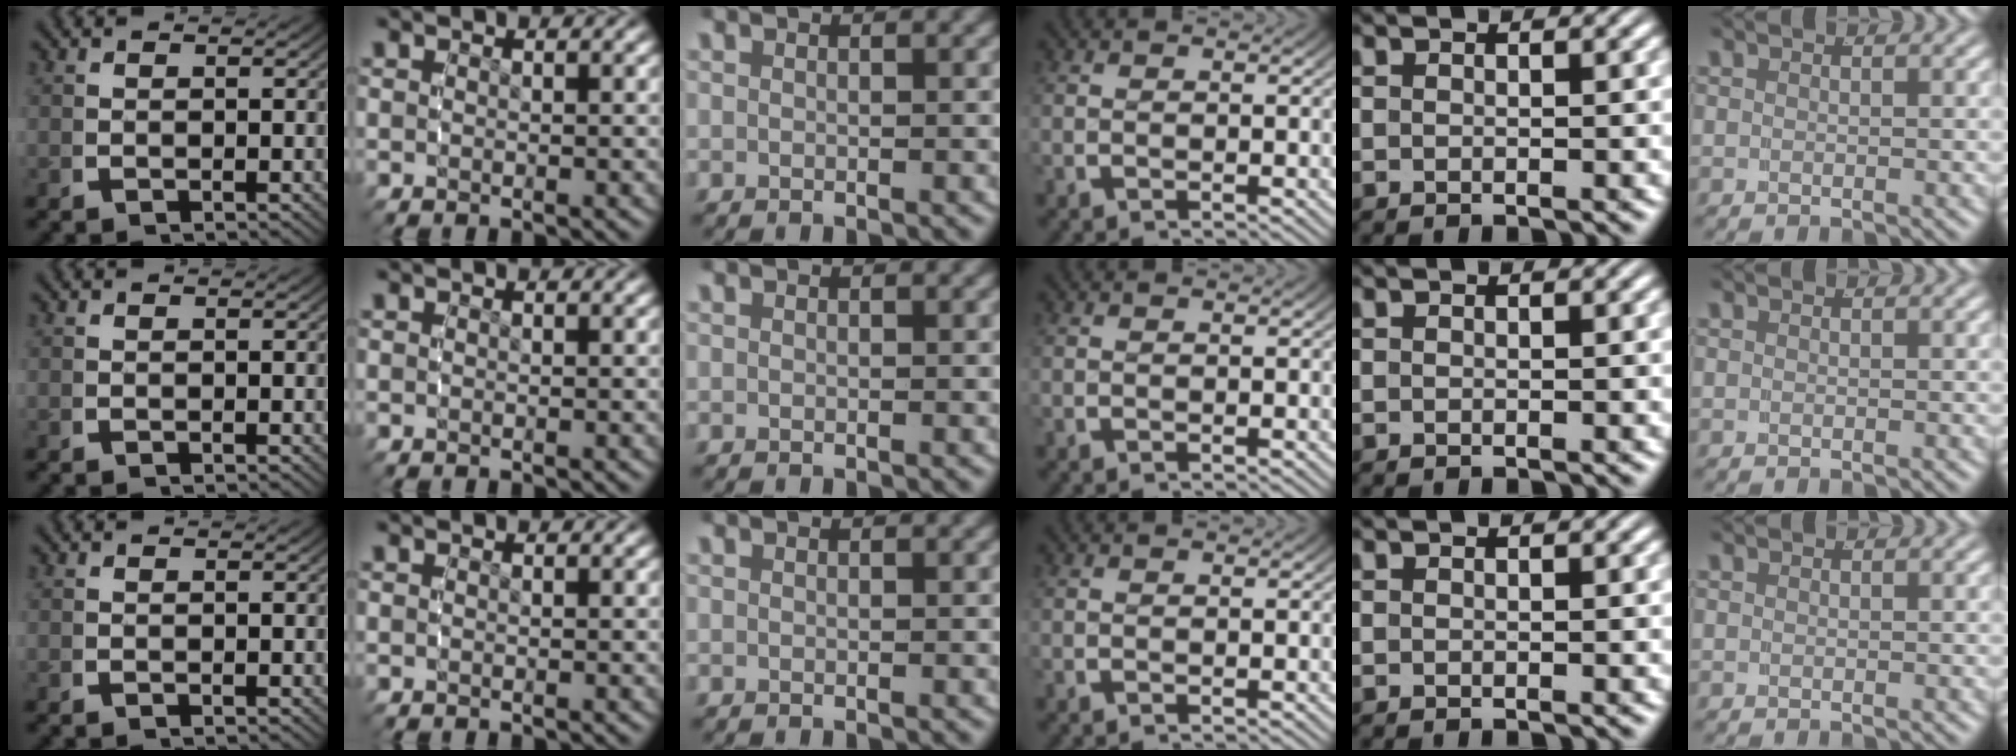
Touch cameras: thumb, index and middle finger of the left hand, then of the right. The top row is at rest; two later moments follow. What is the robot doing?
{"motion": "grasp_and_lifting", "object": "dispenser bottle"}